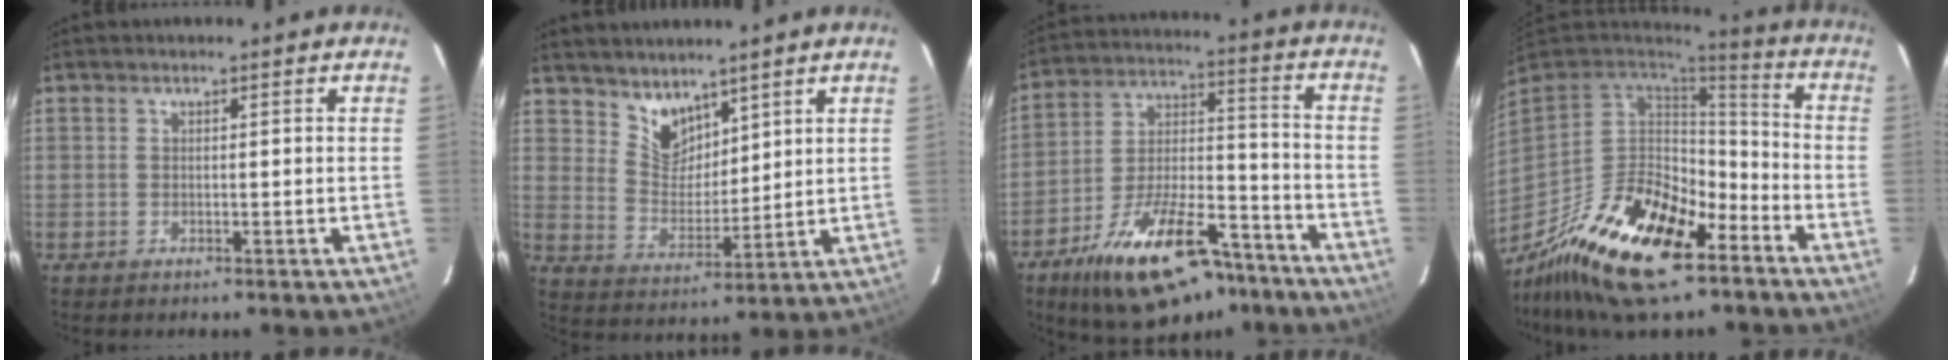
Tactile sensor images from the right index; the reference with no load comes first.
{"total": 7.1, "force": [5.6, 3.9, 2.0], "torque": [-0.025, 0.001, 0.114]}
{"total": 23.0, "force": [-15.5, 9.2, 14.3], "torque": [-0.249, 0.002, -0.238]}
{"total": 26.7, "force": [-15.8, 11.8, 18.0], "torque": [-0.364, -0.033, -0.264]}